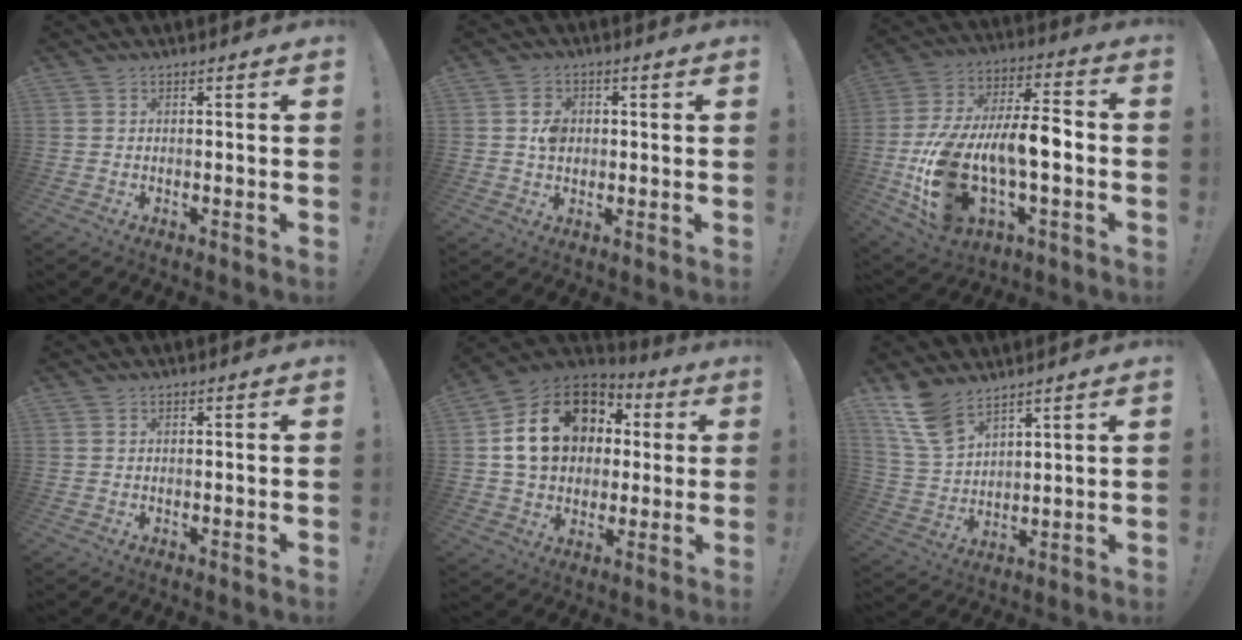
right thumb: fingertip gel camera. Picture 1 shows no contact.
{"total": 4.5, "force": [0.3, 3.8, 2.4], "torque": [-0.031, 0.002, 0.003]}
{"total": 21.3, "force": [-4.8, 11.4, 17.3], "torque": [-0.355, 0.019, -0.066]}
{"total": 0.0}
{"total": 20.2, "force": [5.2, 15.8, 11.5], "torque": [-0.176, -0.003, 0.114]}
{"total": 11.0, "force": [8.2, 5.1, 5.2], "torque": [-0.109, -0.039, 0.164]}